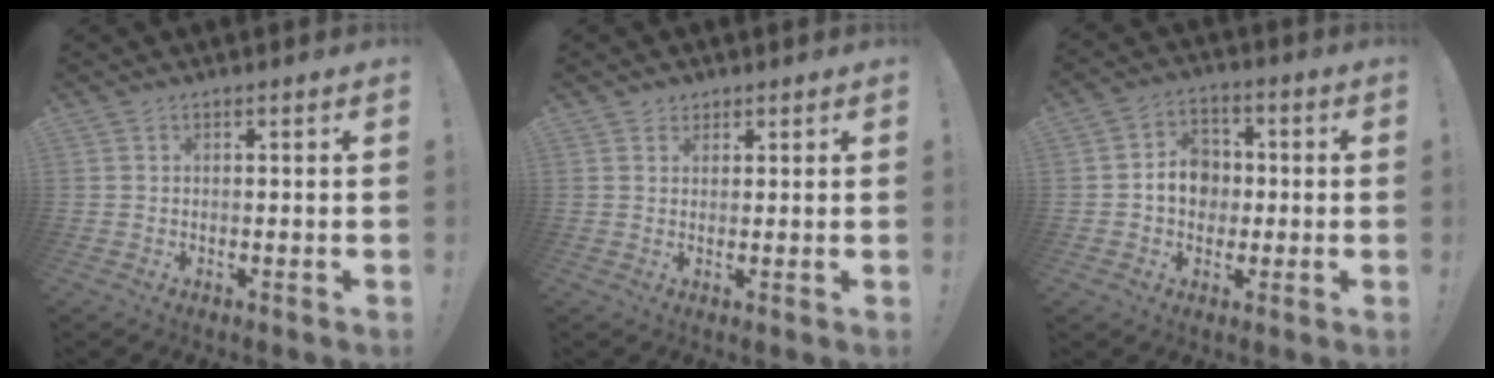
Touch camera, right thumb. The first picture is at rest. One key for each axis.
{"total": 2.2, "fx": 1.5, "fy": 1.7, "fz": 0.3, "tx": 0.001, "ty": -0.006, "tz": 0.025}
{"total": 9.2, "fx": -0.3, "fy": 8.0, "fz": 4.7, "tx": -0.077, "ty": 0.012, "tz": -0.001}